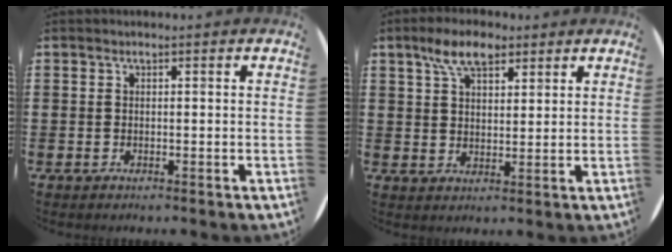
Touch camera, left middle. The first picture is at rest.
{"total": 6.3, "force": [4.3, 3.0, 3.5], "torque": [-0.064, -0.002, 0.076]}